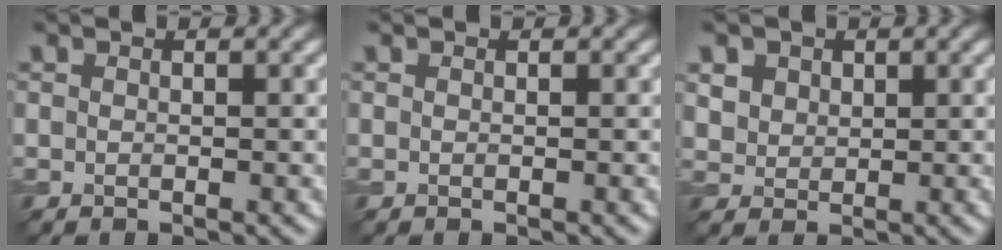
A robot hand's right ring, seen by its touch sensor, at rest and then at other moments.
{"total": 0.0}
{"total": 3.8, "force": [2.0, 2.8, 1.6], "torque": [-0.055, 0.002, 0.043]}